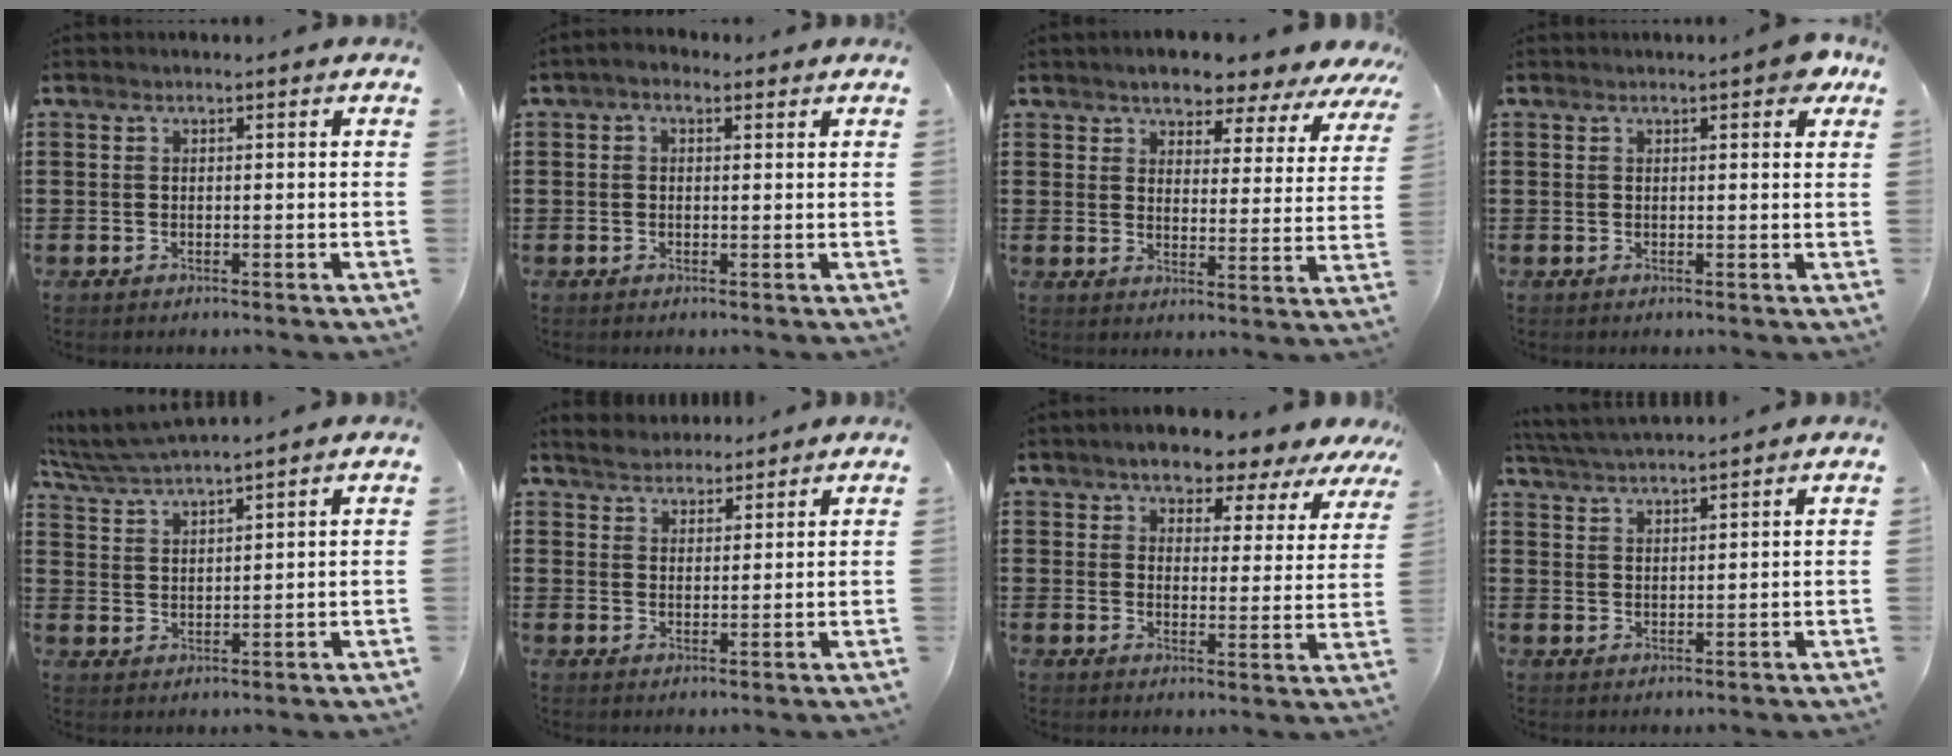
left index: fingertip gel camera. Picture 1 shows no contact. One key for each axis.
{"total": 1.5, "fx": 0.2, "fy": 1.0, "fz": 1.1, "tx": -0.024, "ty": 0.006, "tz": 0.002}
{"total": 4.7, "fx": 4.5, "fy": 1.0, "fz": 0.8, "tx": -0.036, "ty": -0.031, "tz": 0.073}
{"total": 2.4, "fx": 1.4, "fy": 0.6, "fz": 1.8, "tx": -0.024, "ty": 0.001, "tz": 0.021}
{"total": 4.7, "fx": 4.4, "fy": -0.1, "fz": 1.4, "tx": -0.044, "ty": -0.016, "tz": 0.080}
{"total": 3.4, "fx": 3.2, "fy": 1.2, "fz": 0.1, "tx": -0.015, "ty": 0.000, "tz": 0.060}
{"total": 5.3, "fx": 4.9, "fy": 1.5, "fz": 1.5, "tx": -0.049, "ty": -0.024, "tz": 0.081}
{"total": 3.4, "fx": 3.3, "fy": -0.3, "fz": 0.7, "tx": -0.025, "ty": -0.008, "tz": 0.062}